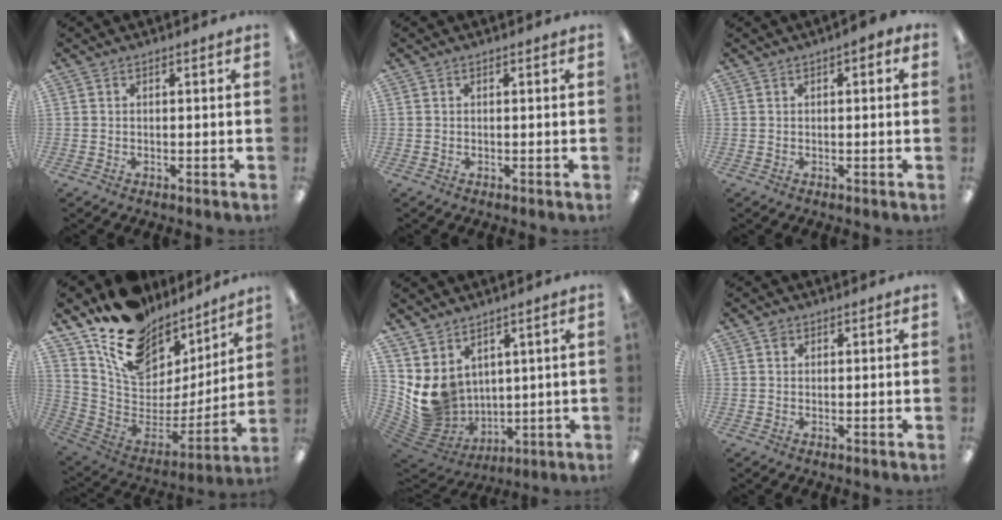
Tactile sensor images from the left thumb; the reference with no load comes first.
{"total": 0.0}
{"total": 1.8, "force": [0.4, 0.7, 1.6], "torque": [-0.025, 0.003, 0.003]}
{"total": 18.2, "force": [12.7, 10.7, 7.4], "torque": [-0.129, -0.097, 0.233]}
{"total": 9.4, "force": [3.9, 8.0, 2.8], "torque": [-0.096, -0.042, 0.087]}
{"total": 1.0, "force": [0.5, 0.8, 0.4], "torque": [-0.009, 0.003, 0.010]}